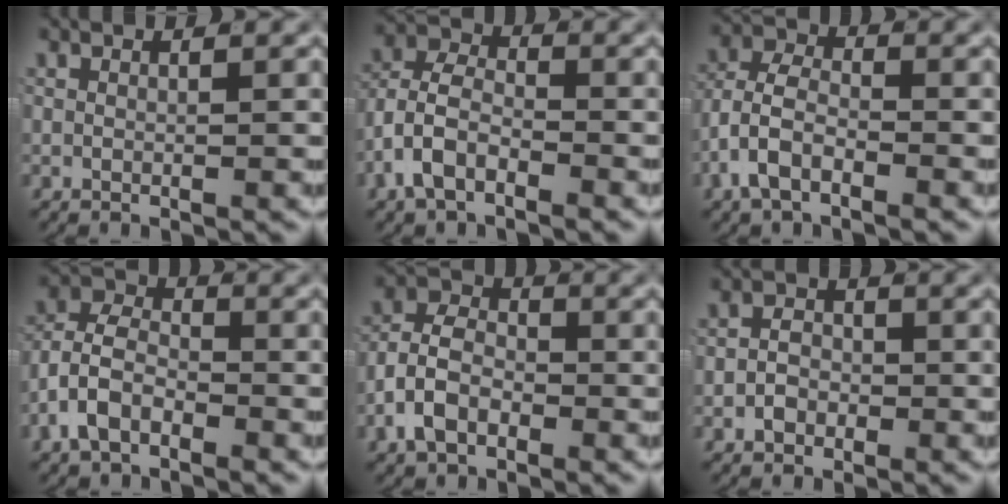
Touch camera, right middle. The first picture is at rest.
{"total": 5.7, "force": [-2.2, 4.0, 3.4], "torque": [-0.069, -0.013, -0.044]}
{"total": 5.1, "force": [-2.0, 3.4, 3.3], "torque": [-0.067, -0.011, -0.038]}
{"total": 5.8, "force": [-2.0, 4.2, 3.5], "torque": [-0.065, -0.011, -0.043]}
{"total": 5.2, "force": [-1.8, 3.6, 3.3], "torque": [-0.059, -0.002, -0.039]}
{"total": 1.9, "force": [-0.9, 1.5, 0.8], "torque": [-0.003, -0.002, -0.018]}